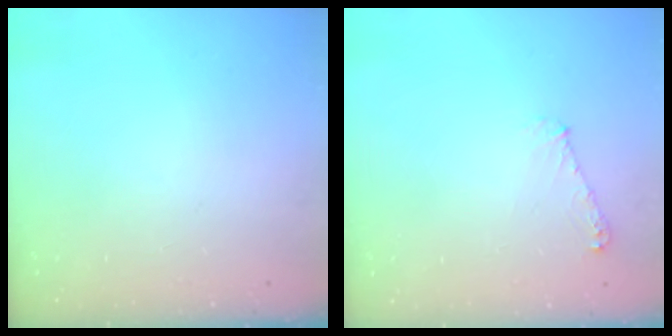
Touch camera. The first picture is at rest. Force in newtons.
{"total": 5.7, "press": 5.7, "slide": 0.5}